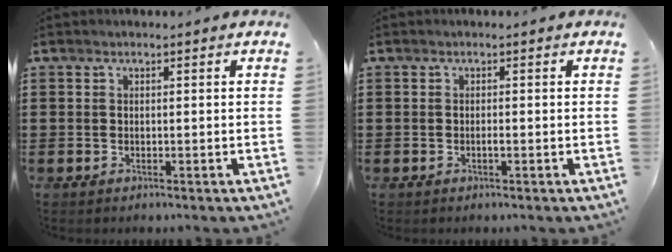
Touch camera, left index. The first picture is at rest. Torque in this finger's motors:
{"motor_torque": [0.01, 0.00, 0.00, 0.00]}